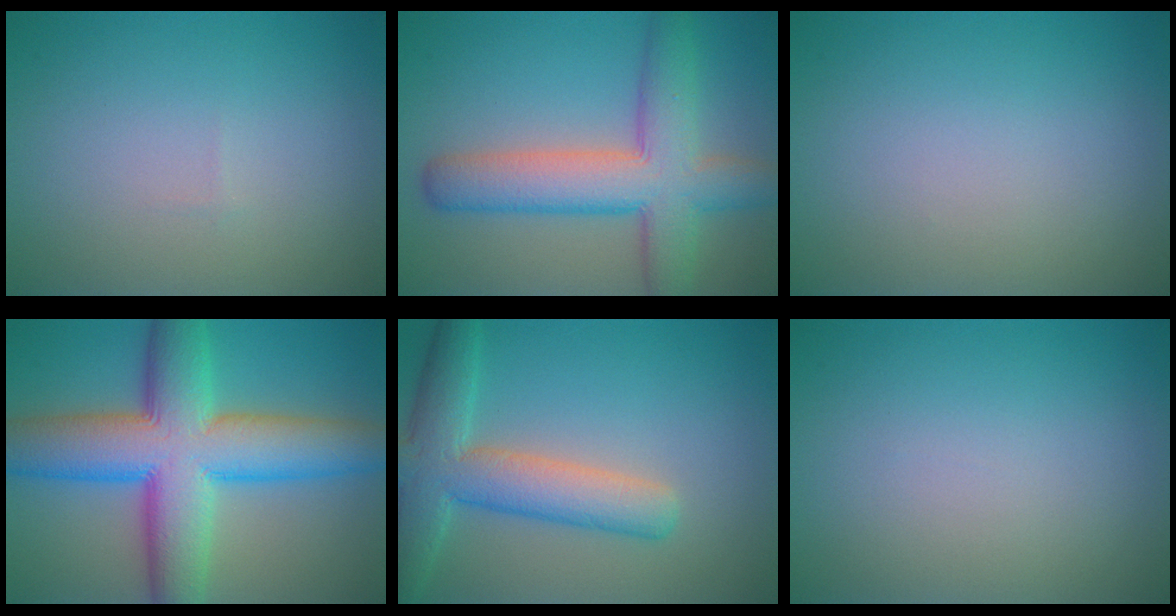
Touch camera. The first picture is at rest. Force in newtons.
{"total": 8.2, "press": 8.1, "slide": 0.4}
{"total": 0.0}
{"total": 12.7, "press": 12.7, "slide": 0.1}
{"total": 6.7, "press": 6.7, "slide": 0.4}
{"total": 0.0}